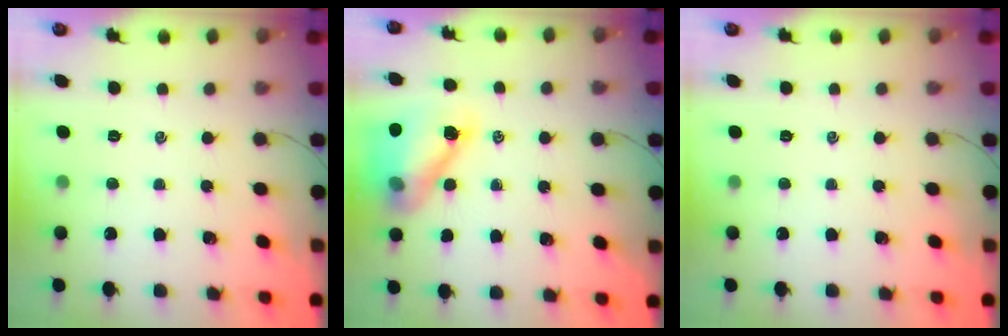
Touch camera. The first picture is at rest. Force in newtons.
{"total": 13.0, "press": 12.4, "slide": 3.8}
{"total": 0.0}